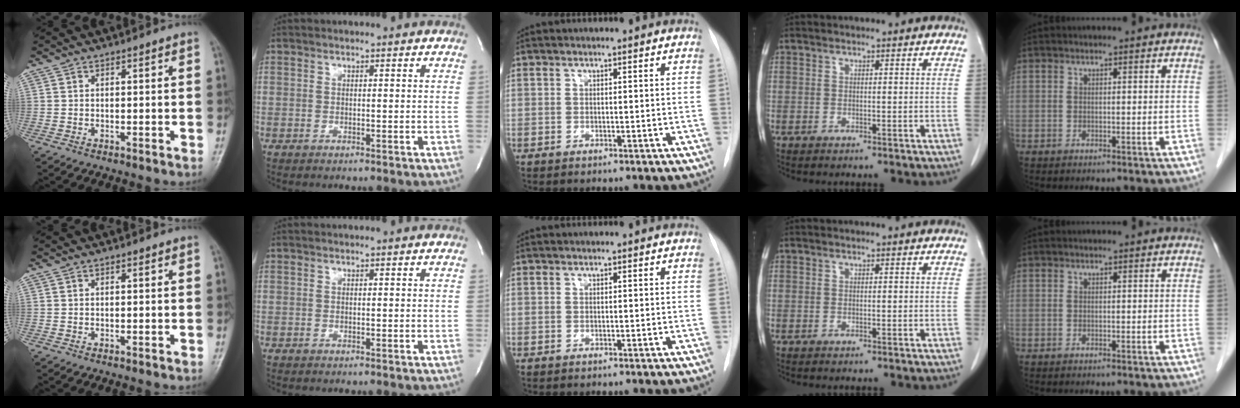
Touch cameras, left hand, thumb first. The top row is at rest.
{}